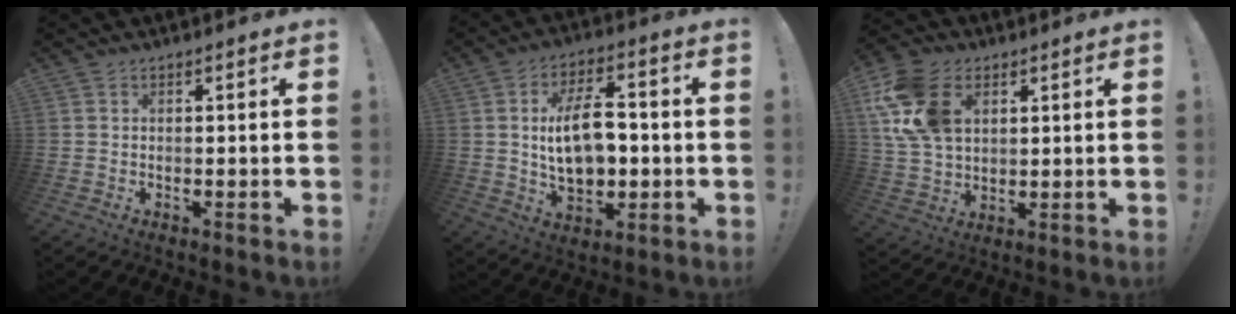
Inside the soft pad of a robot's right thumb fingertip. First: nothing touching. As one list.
[{"total": 14.9, "force": [0.0, 8.9, 11.9], "torque": [-0.205, 0.006, -0.002]}, {"total": 17.3, "force": [6.3, 12.0, 10.7], "torque": [-0.209, -0.012, 0.125]}]